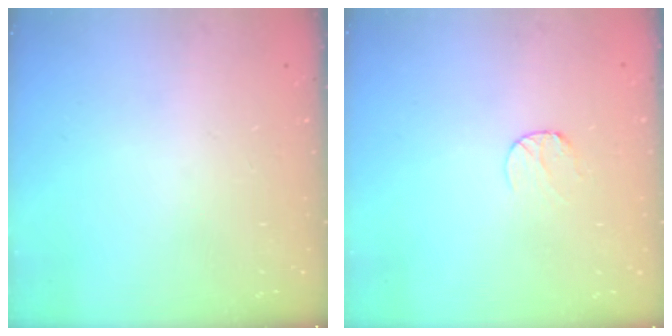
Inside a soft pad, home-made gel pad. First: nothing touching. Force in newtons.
{"total": 5.1, "press": 5.1, "slide": 0.5}